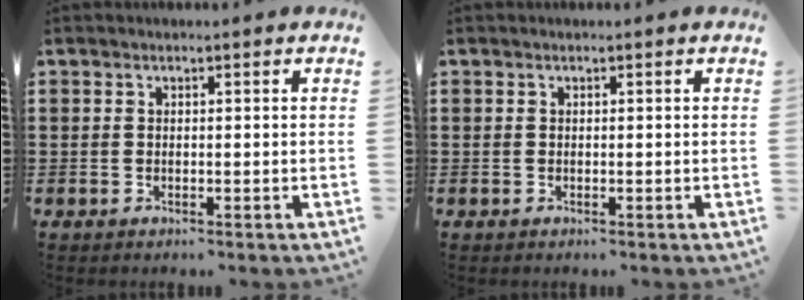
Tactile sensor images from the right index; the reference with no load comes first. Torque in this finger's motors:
{"motor_torque": [0.69, 0.84, 0.00, 0.00]}